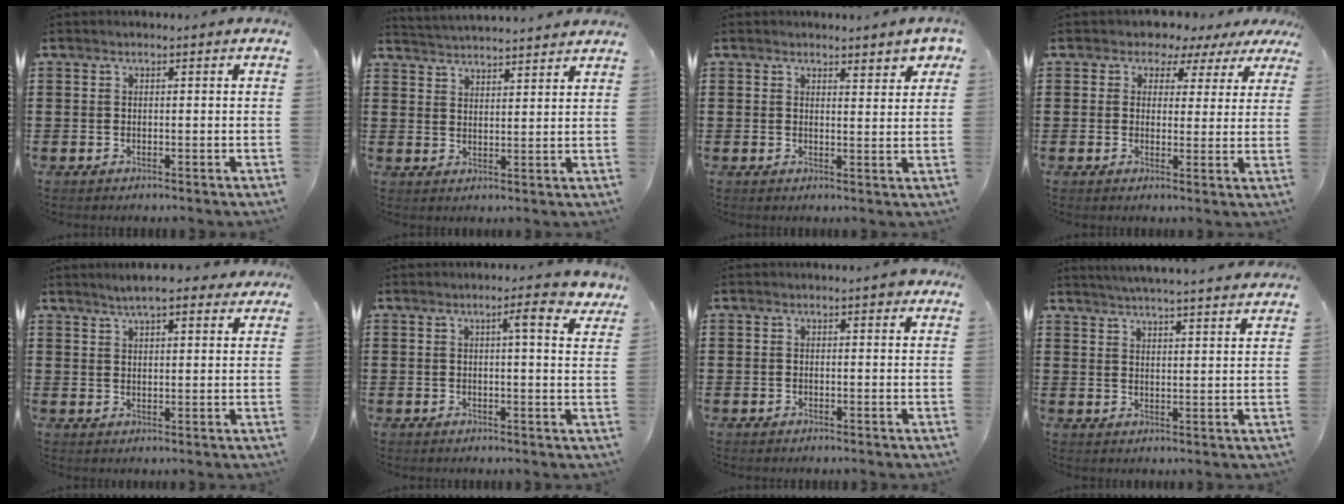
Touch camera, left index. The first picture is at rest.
{"total": 3.3, "force": [3.3, -0.3, -0.3], "torque": [-0.007, -0.017, 0.058]}
{"total": 2.7, "force": [2.5, 0.5, 0.9], "torque": [-0.017, -0.007, 0.044]}
{"total": 3.1, "force": [2.2, 2.2, 0.4], "torque": [-0.021, -0.004, 0.033]}
{"total": 5.2, "force": [4.2, 1.2, 2.8], "torque": [-0.057, -0.001, 0.073]}
{"total": 4.3, "force": [2.6, 0.3, 3.4], "torque": [-0.049, -0.015, 0.037]}
{"total": 1.1, "force": [0.7, 0.4, 0.8], "torque": [-0.009, 0.002, 0.010]}
{"total": 3.8, "force": [3.7, -0.8, 0.5], "torque": [-0.024, -0.020, 0.064]}